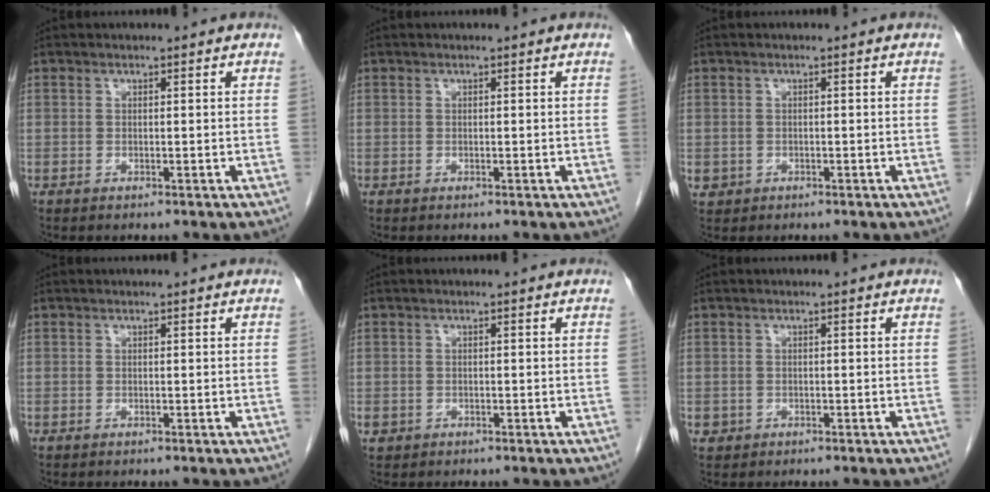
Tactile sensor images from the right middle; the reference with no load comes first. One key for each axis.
{"total": 0.0}
{"total": 1.4, "fx": -0.4, "fy": 1.3, "fz": 0.4, "tx": -0.009, "ty": 0.004, "tz": 0.000}
{"total": 1.2, "fx": 0.0, "fy": 0.5, "fz": -1.1, "tx": 0.012, "ty": 0.002, "tz": 0.000}
{"total": 1.1, "fx": -0.4, "fy": 1.0, "fz": 0.4, "tx": -0.009, "ty": 0.003, "tz": -0.003}
{"total": 1.0, "fx": -0.3, "fy": 0.9, "fz": 0.2, "tx": -0.003, "ty": 0.004, "tz": -0.001}